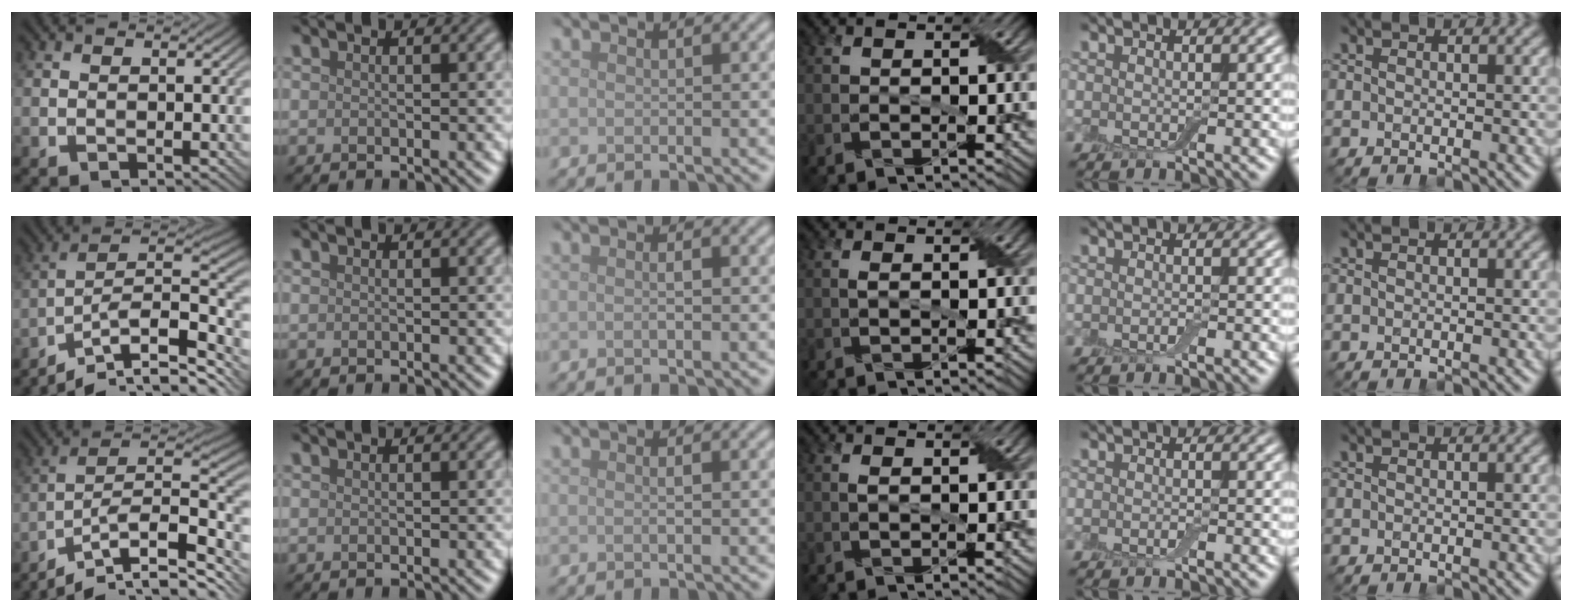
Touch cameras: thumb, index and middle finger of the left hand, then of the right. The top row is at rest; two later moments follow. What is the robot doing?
{"motion": "wrap", "object": "adhesive wrap"}